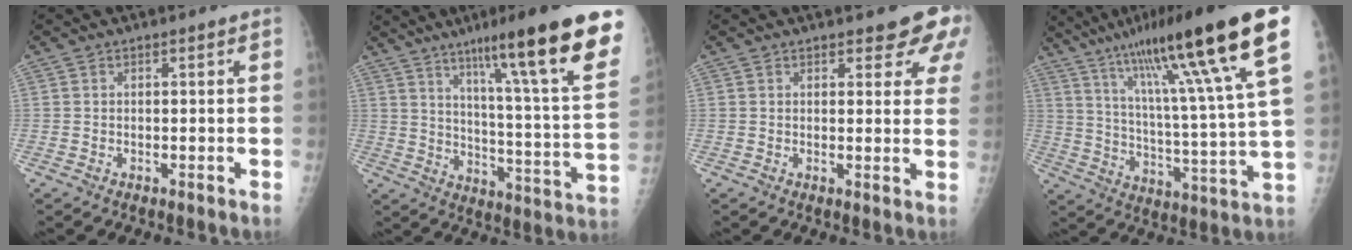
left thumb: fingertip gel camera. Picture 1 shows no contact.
{"total": 26.1, "force": [16.3, 2.3, 20.2], "torque": [-0.280, -0.060, 0.236]}
{"total": 7.9, "force": [5.6, 2.9, 4.8], "torque": [-0.024, -0.023, 0.059]}
{"total": 27.0, "force": [14.8, 2.1, 22.5], "torque": [-0.355, -0.031, 0.236]}